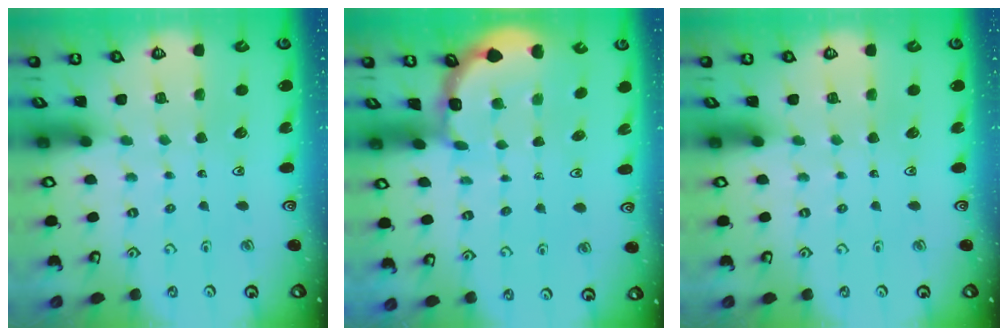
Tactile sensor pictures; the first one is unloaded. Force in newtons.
{"total": 1.9, "press": 1.9, "slide": 0.2}
{"total": 0.0}